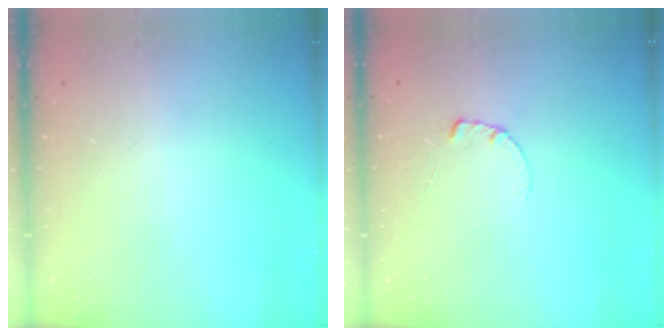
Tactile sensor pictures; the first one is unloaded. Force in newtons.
{"total": 0.6, "press": 0.6, "slide": 0.1}